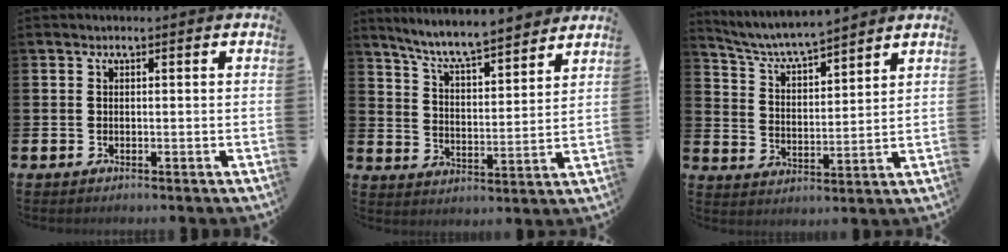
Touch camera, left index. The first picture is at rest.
{"total": 7.4, "force": [7.0, 0.4, 2.3], "torque": [-0.078, -0.047, 0.123]}
{"total": 5.8, "force": [5.6, 0.4, 1.5], "torque": [-0.059, -0.037, 0.097]}